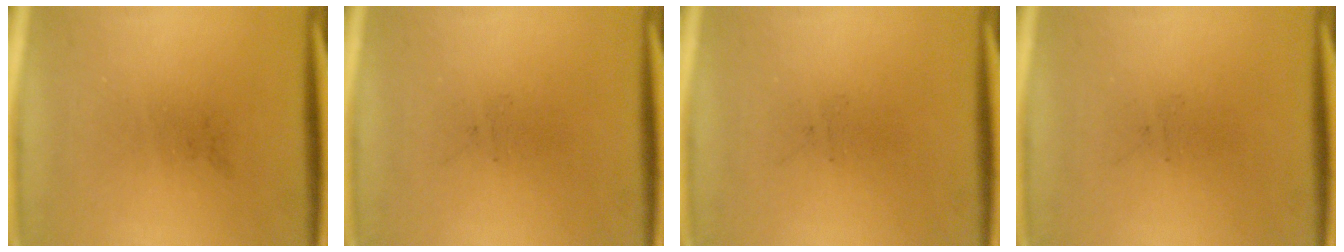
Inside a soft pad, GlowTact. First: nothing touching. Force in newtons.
{"total": 0.0}
{"total": 0.0}
{"total": 0.0}